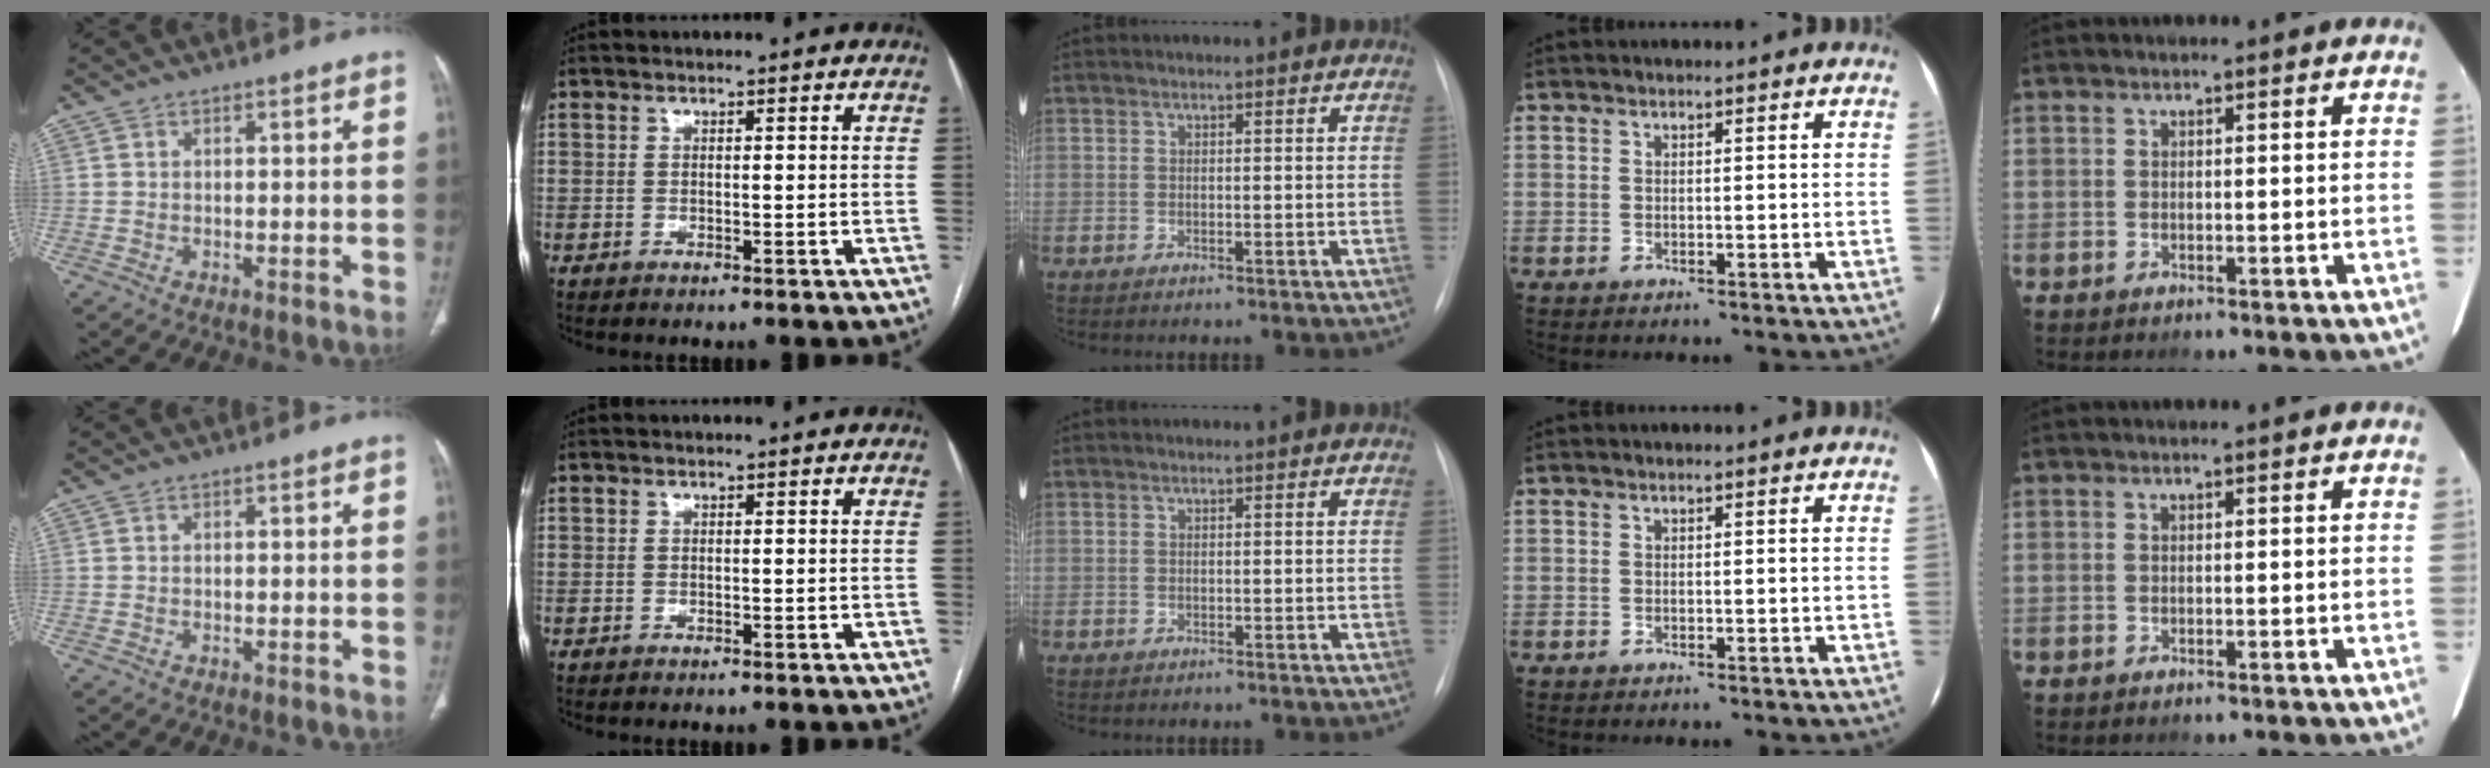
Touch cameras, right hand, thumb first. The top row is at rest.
{}